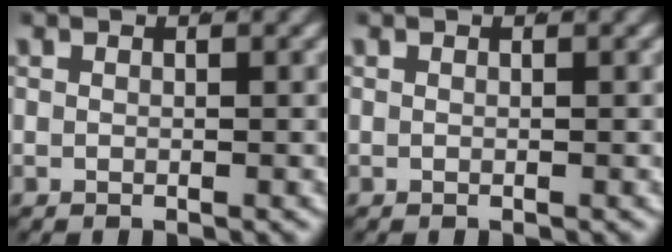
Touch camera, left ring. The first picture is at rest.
{"total": 0.0}